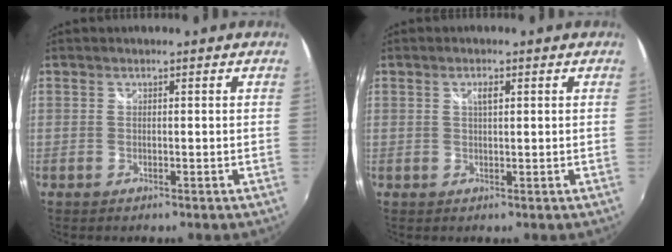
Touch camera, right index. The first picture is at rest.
{"total": 1.7, "force": [0.6, 0.6, 1.5], "torque": [-0.026, 0.003, 0.009]}